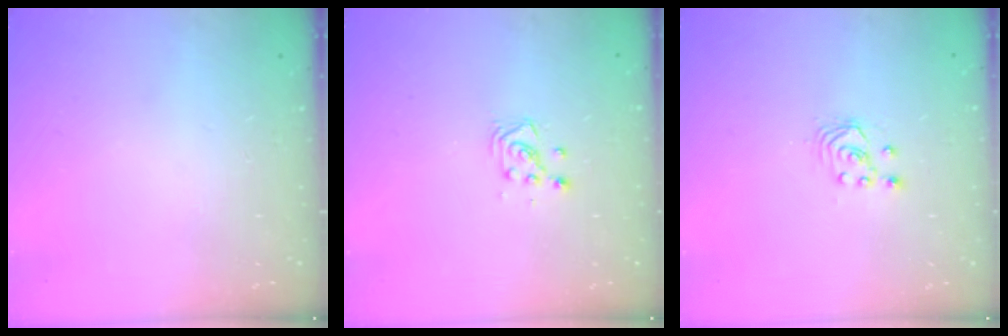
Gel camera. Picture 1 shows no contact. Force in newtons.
{"total": 3.6, "press": 3.6, "slide": 0.2}
{"total": 1.7, "press": 1.7, "slide": 0.2}